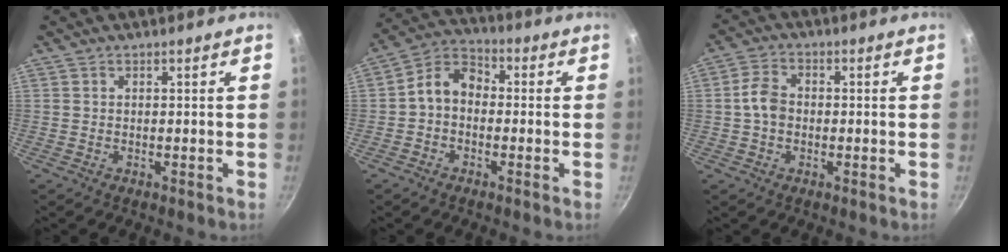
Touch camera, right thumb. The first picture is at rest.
{"total": 7.2, "force": [-0.9, 5.5, 4.6], "torque": [-0.064, 0.033, -0.036]}
{"total": 4.9, "force": [-0.4, 3.7, 3.2], "torque": [-0.055, 0.016, -0.014]}